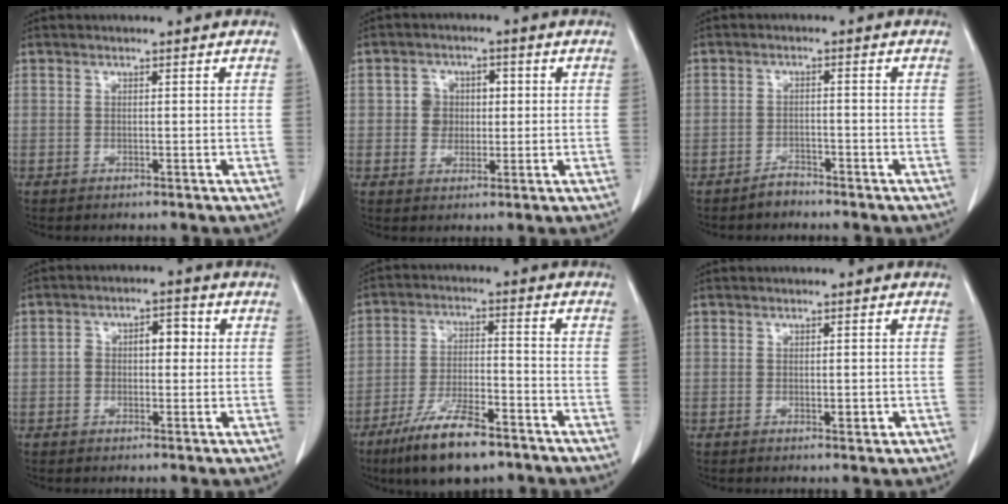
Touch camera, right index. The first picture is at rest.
{"total": 4.9, "force": [0.3, 4.3, 2.2], "torque": [-0.040, 0.022, 0.009]}
{"total": 2.6, "force": [-2.3, 1.1, 0.6], "torque": [-0.012, 0.003, -0.037]}
{"total": 6.0, "force": [0.5, 3.4, 4.9], "torque": [-0.087, 0.037, 0.011]}
{"total": 12.6, "force": [-8.5, 3.3, 8.7], "torque": [-0.163, -0.013, -0.146]}
{"total": 2.2, "force": [-0.5, 1.0, 1.9], "torque": [-0.033, -0.003, -0.002]}